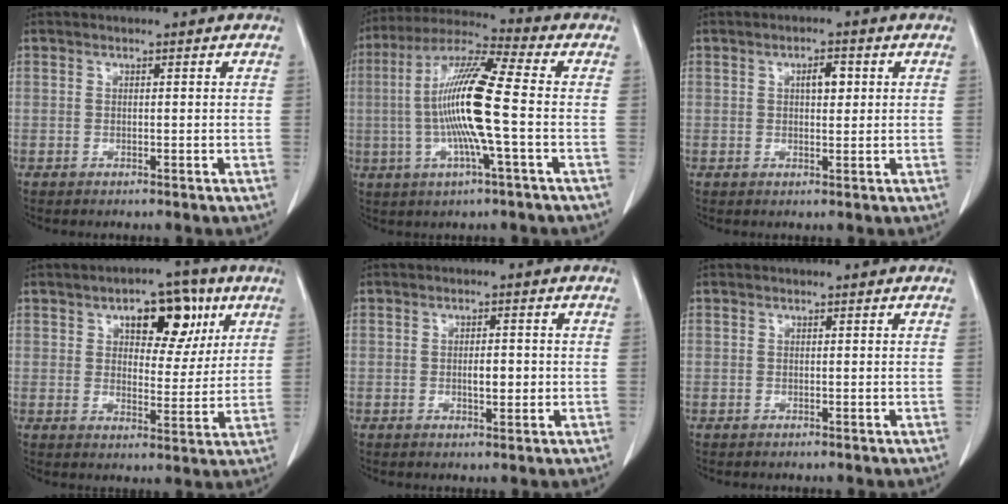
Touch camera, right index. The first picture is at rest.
{"total": 13.9, "force": [-1.2, 0.2, 13.8], "torque": [-0.273, 0.006, -0.031]}
{"total": 2.8, "force": [0.8, 1.1, 2.5], "torque": [-0.039, 0.002, 0.012]}
{"total": 9.9, "force": [4.6, 4.8, 7.4], "torque": [-0.095, 0.018, 0.070]}
{"total": 2.7, "force": [-0.2, 1.0, 2.5], "torque": [-0.042, 0.002, 0.003]}
{"total": 0.0}